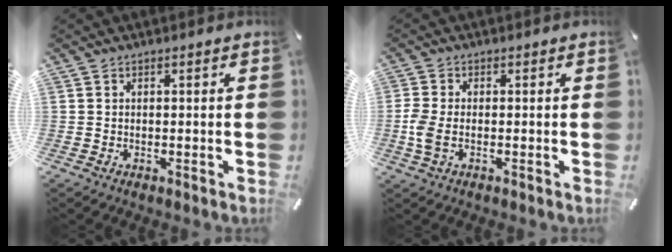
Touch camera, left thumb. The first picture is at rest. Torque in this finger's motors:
{"motor_torque": [0.46, 1.03, 0.29, -0.22, 0.09]}